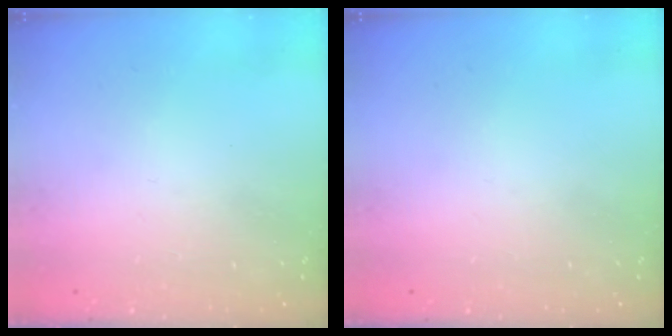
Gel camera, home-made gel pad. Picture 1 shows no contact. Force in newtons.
{"total": 0.0}